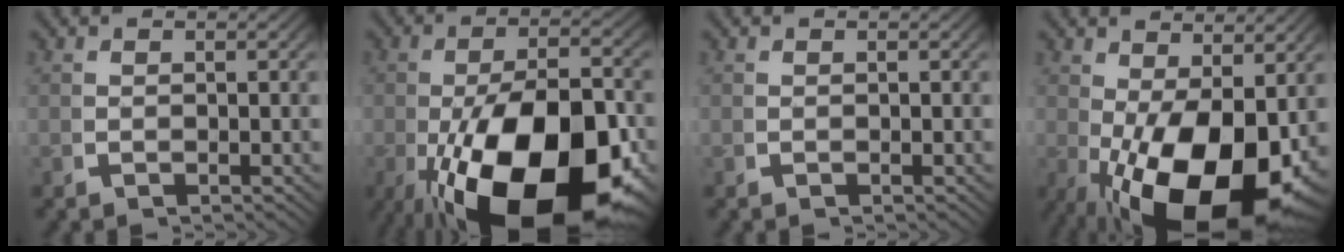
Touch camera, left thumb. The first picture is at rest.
{"total": 21.0, "force": [-6.1, 11.4, 16.6], "torque": [-0.303, -0.084, -0.050]}
{"total": 0.0}
{"total": 15.3, "force": [-3.3, 8.7, 12.1], "torque": [-0.207, -0.074, -0.011]}